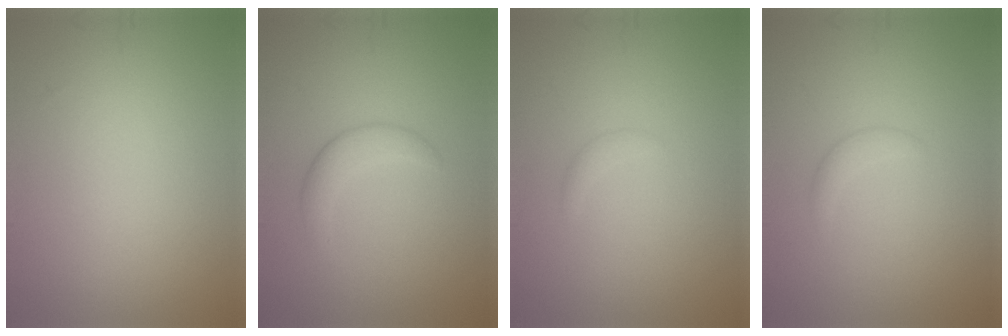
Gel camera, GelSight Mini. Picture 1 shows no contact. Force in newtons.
{"total": 2.2, "press": 2.2, "slide": 0.2}
{"total": 0.7, "press": 0.7, "slide": 0.1}
{"total": 1.0, "press": 1.0, "slide": 0.1}